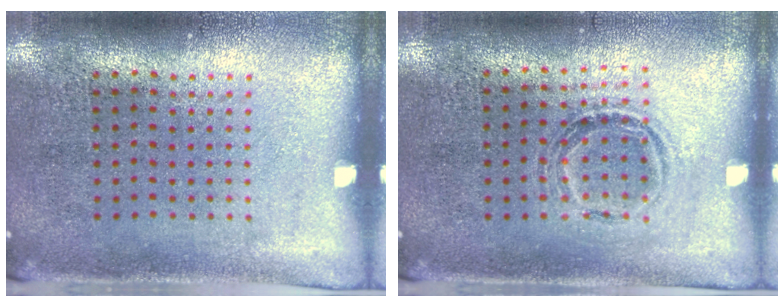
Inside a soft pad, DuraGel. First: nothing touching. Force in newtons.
{"total": 1.1, "press": 1.0, "slide": 0.4}